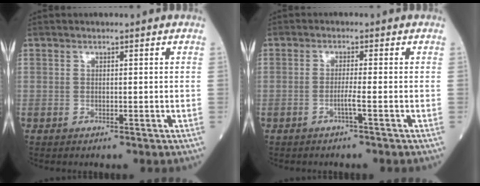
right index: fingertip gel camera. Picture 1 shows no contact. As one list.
[{"total": 1.9, "force": [-0.9, -0.5, 1.6], "torque": [-0.031, -0.001, -0.021]}]